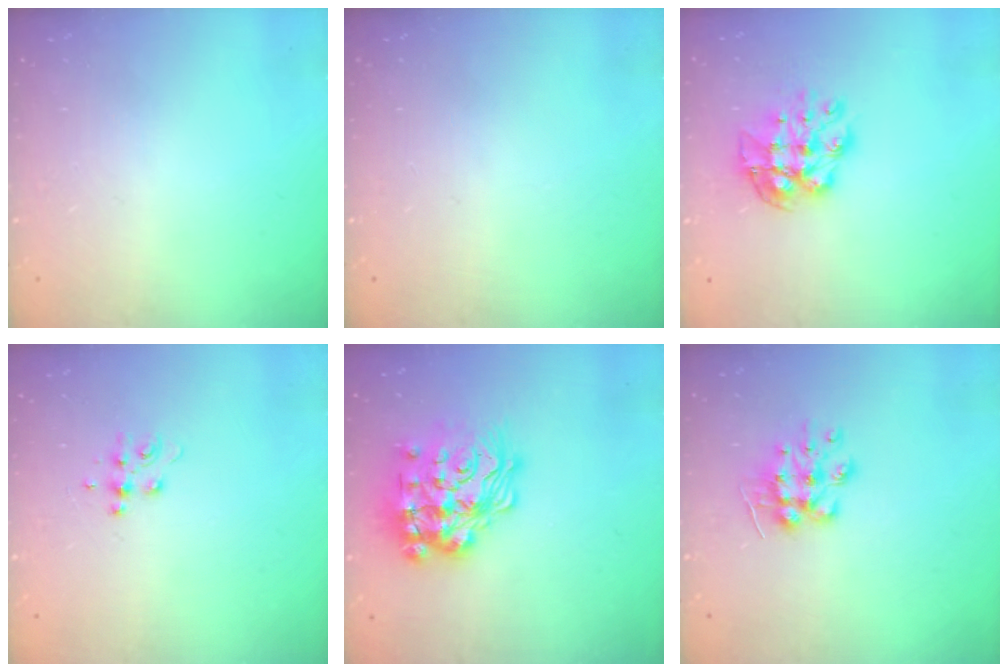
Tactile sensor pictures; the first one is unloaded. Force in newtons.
{"total": 0.0}
{"total": 11.3, "press": 11.3, "slide": 1.0}
{"total": 5.8, "press": 5.8, "slide": 0.7}
{"total": 26.4, "press": 26.3, "slide": 2.0}
{"total": 9.3, "press": 9.3, "slide": 0.1}